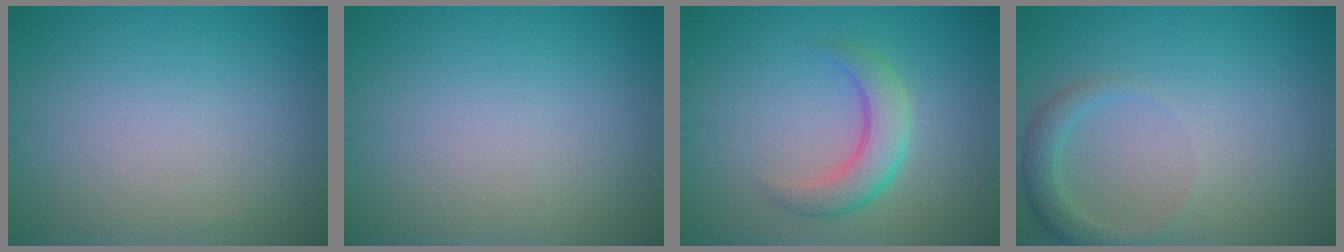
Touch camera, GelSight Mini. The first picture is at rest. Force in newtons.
{"total": 0.0}
{"total": 3.8, "press": 3.8, "slide": 0.4}
{"total": 2.2, "press": 2.2, "slide": 0.2}